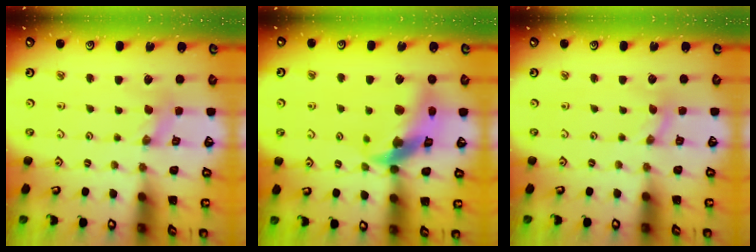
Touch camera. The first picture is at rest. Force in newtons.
{"total": 15.8, "press": 15.6, "slide": 2.1}
{"total": 0.0}